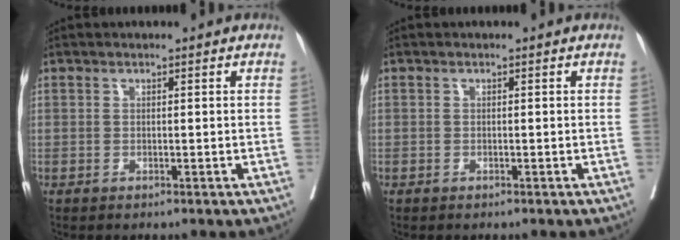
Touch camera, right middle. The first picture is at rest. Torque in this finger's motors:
{"motor_torque": [1.07, -1.07, 0.02, -0.21]}